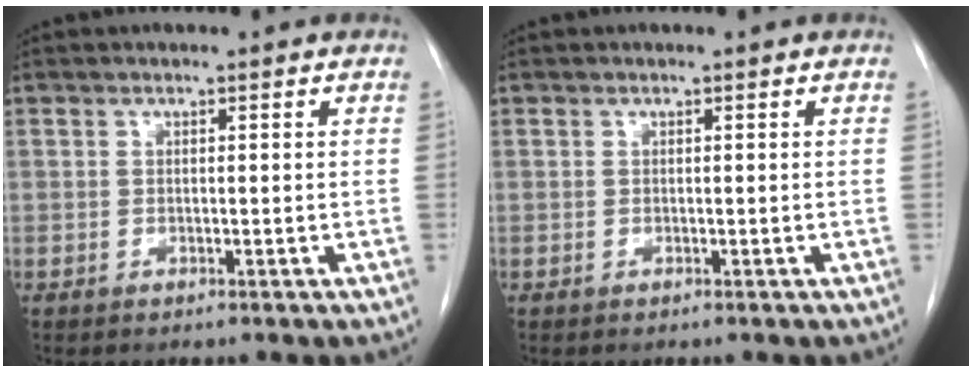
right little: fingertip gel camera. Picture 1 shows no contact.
{"total": 0.0}